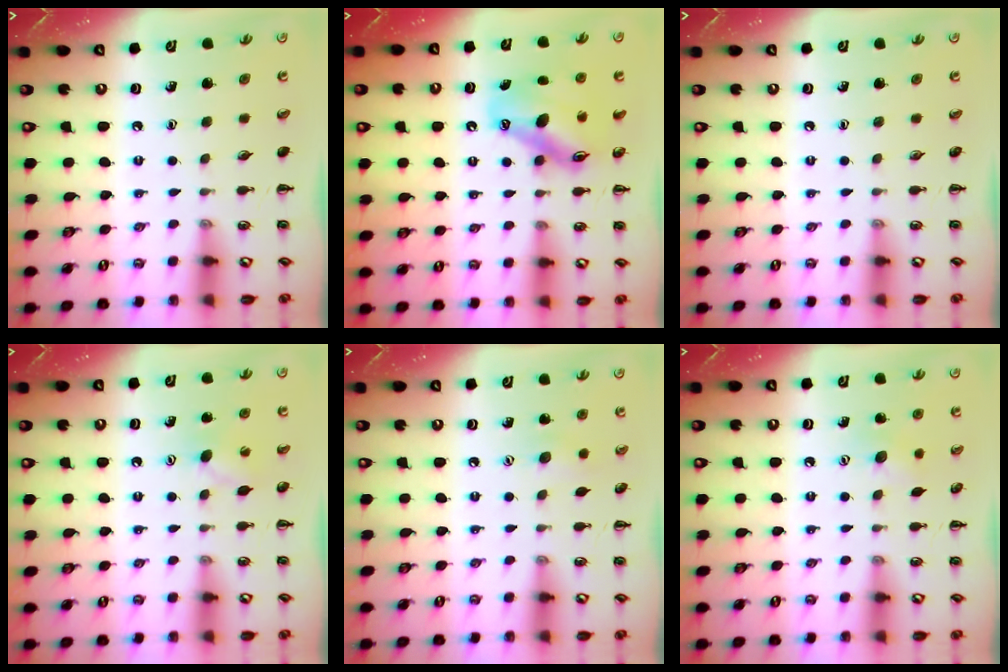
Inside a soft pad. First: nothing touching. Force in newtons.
{"total": 11.7, "press": 11.2, "slide": 3.4}
{"total": 0.0}
{"total": 6.3, "press": 6.2, "slide": 1.3}
{"total": 6.3, "press": 6.2, "slide": 1.2}
{"total": 6.0, "press": 5.9, "slide": 1.4}